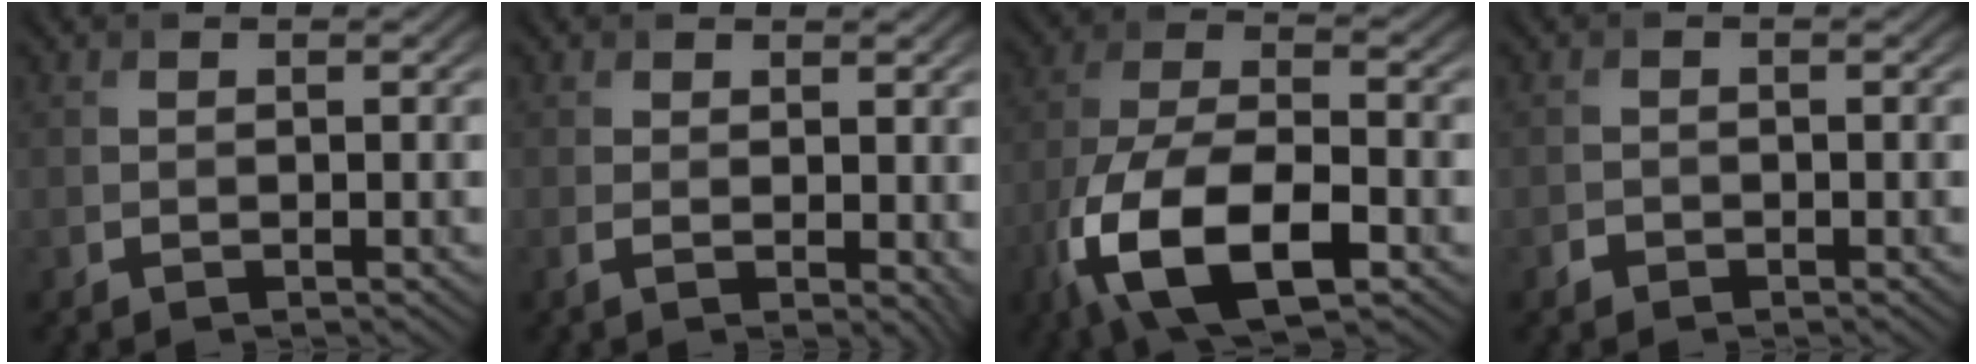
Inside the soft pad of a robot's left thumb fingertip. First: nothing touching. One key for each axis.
{"total": 2.2, "fx": 0.3, "fy": 1.1, "fz": 1.9, "tx": -0.028, "ty": -0.002, "tz": 0.007}
{"total": 13.8, "fx": -6.0, "fy": 6.1, "fz": 10.8, "tx": -0.238, "ty": -0.020, "tz": -0.122}
{"total": 0.8, "fx": -0.6, "fy": 0.5, "fz": 0.2, "tx": -0.004, "ty": 0.004, "tz": -0.014}